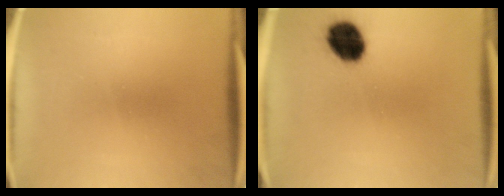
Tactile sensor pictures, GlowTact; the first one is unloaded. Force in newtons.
{"total": 10.4}